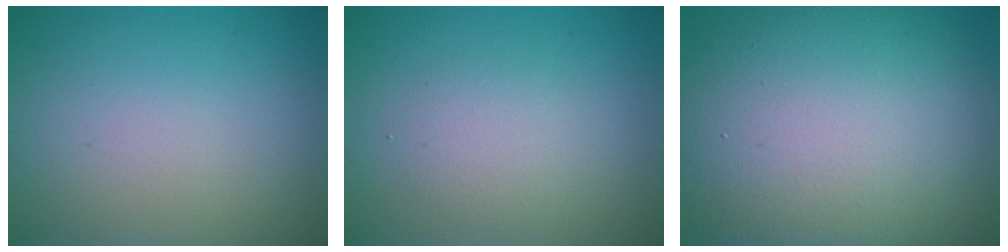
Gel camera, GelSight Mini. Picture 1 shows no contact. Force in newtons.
{"total": 2.0, "press": 2.0, "slide": 0.1}
{"total": 15.5, "press": 15.5, "slide": 1.0}